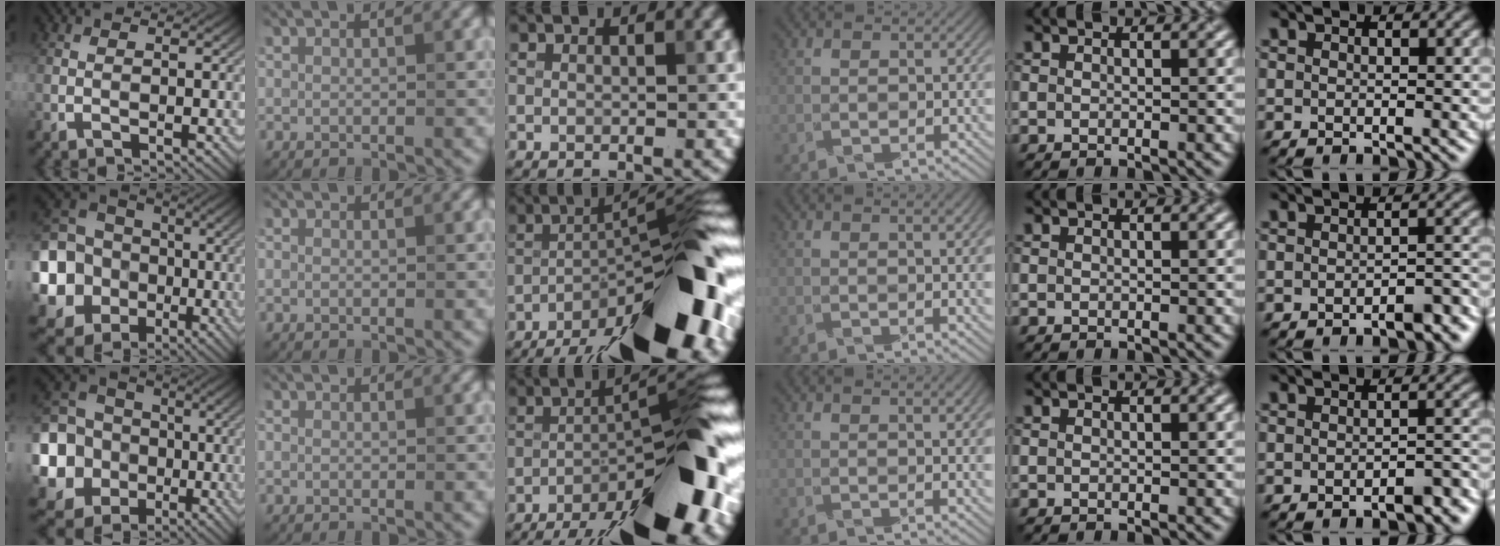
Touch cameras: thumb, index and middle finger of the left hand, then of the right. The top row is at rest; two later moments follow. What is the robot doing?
{"motion": "wrap", "object": "string"}